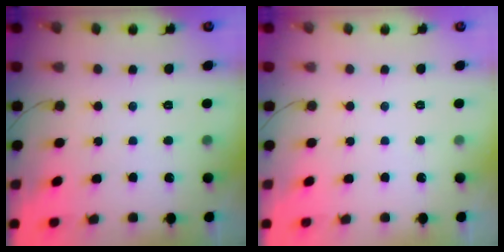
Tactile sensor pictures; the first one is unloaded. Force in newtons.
{"total": 0.0}